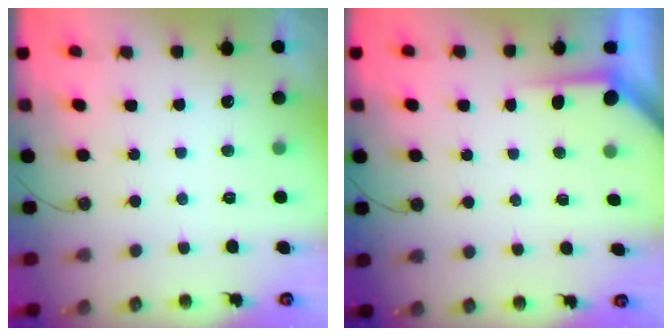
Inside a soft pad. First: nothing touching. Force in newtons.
{"total": 3.4, "press": 3.3, "slide": 0.3}